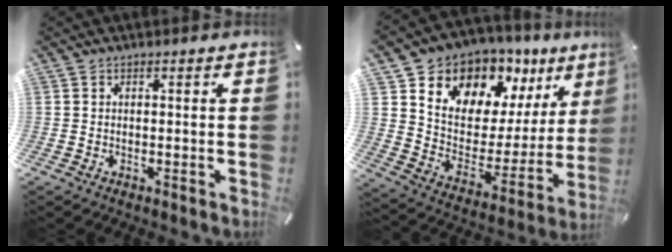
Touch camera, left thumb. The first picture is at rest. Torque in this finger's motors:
{"motor_torque": [2.52, 2.49, 1.37, -1.40, 0.16]}